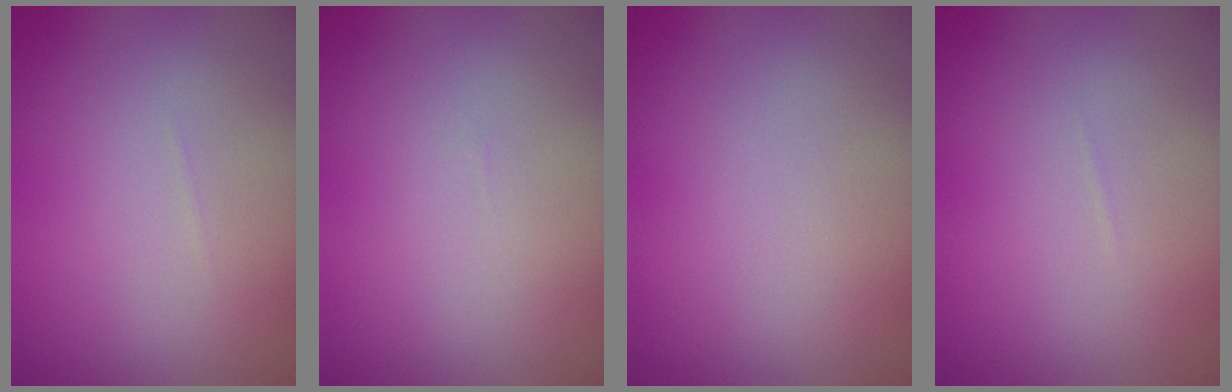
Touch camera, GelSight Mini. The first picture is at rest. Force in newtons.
{"total": 0.0}
{"total": 0.0}
{"total": 0.0}